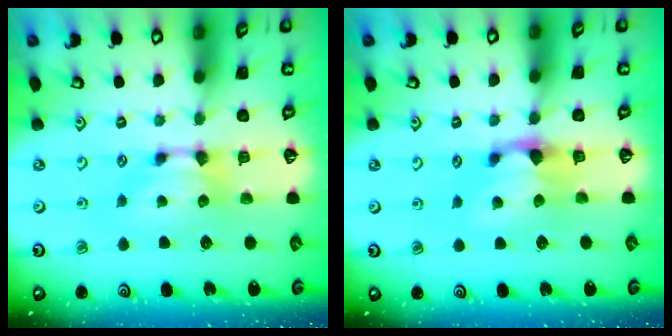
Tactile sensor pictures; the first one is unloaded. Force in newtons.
{"total": 2.7, "press": 2.6, "slide": 0.8}